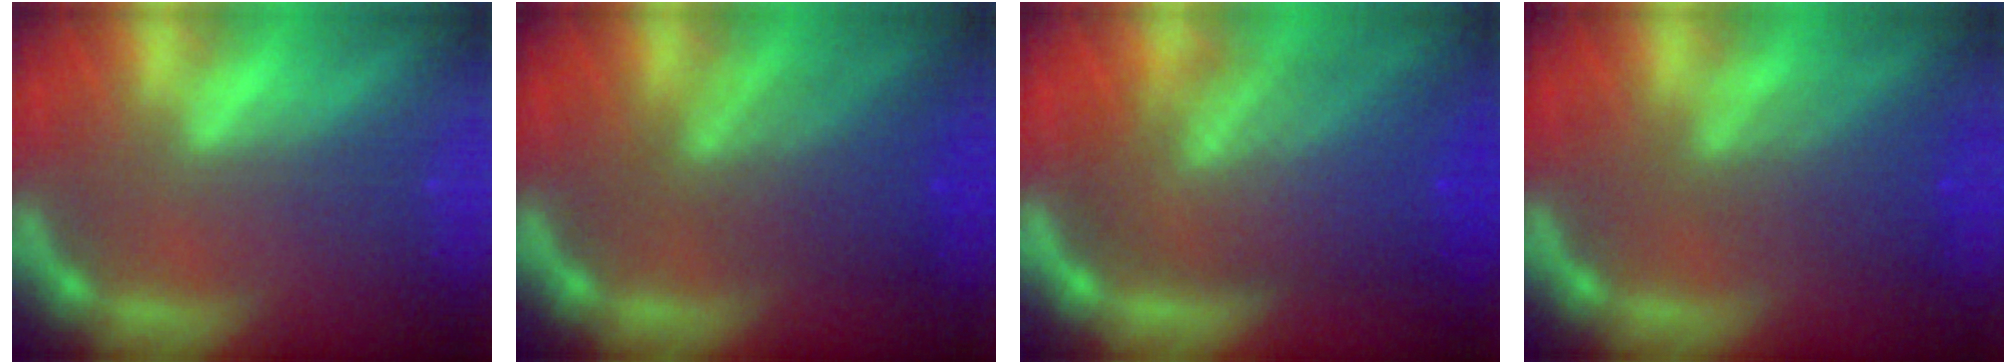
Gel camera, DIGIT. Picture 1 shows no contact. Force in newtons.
{"total": 5.5}
{"total": 10.0}
{"total": 4.0}